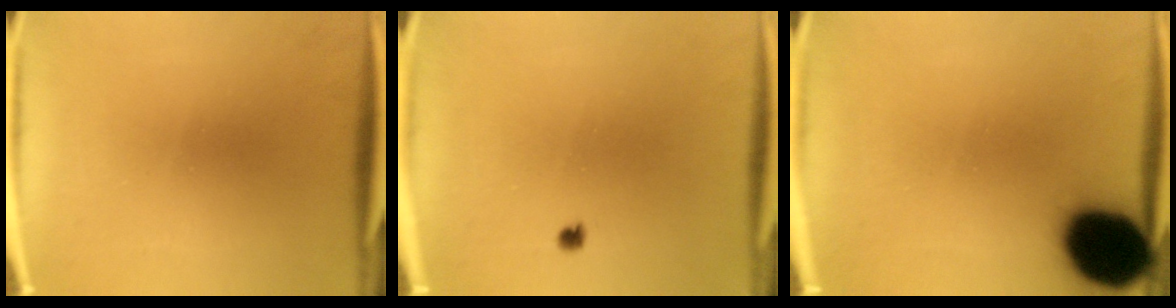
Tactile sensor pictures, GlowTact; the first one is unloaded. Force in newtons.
{"total": 1.0}
{"total": 21.3}